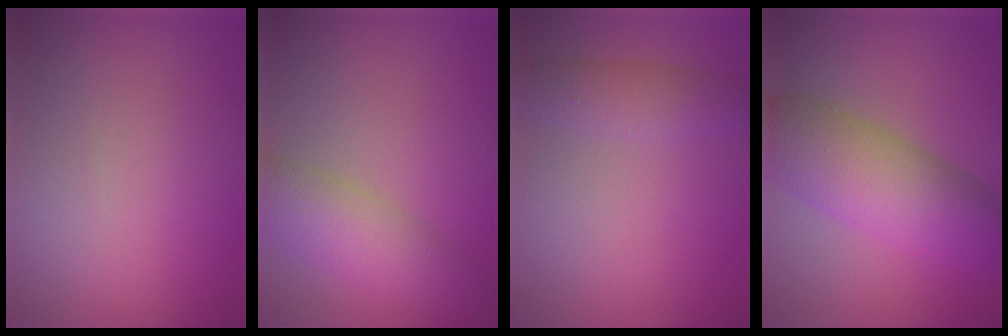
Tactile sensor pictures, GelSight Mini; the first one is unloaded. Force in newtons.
{"total": 5.5, "press": 5.5, "slide": 0.3}
{"total": 2.8, "press": 2.8, "slide": 0.0}
{"total": 8.8, "press": 8.8, "slide": 0.1}